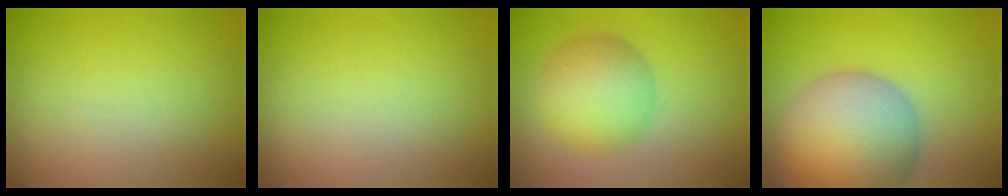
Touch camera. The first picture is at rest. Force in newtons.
{"total": 0.0}
{"total": 5.4, "press": 5.4, "slide": 0.1}
{"total": 11.4, "press": 11.4, "slide": 0.6}